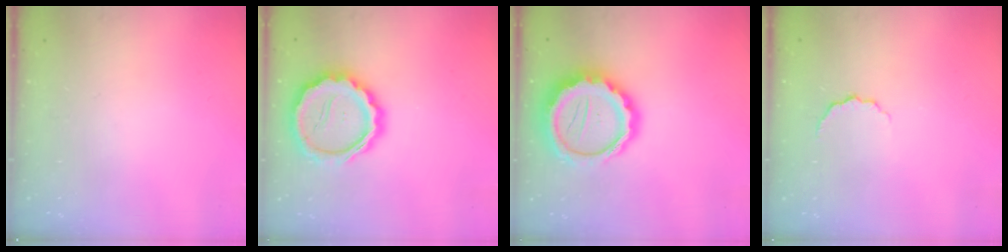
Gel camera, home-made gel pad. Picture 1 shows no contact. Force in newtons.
{"total": 16.3, "press": 15.9, "slide": 3.5}
{"total": 14.4, "press": 14.2, "slide": 2.9}
{"total": 4.9, "press": 4.8, "slide": 1.3}